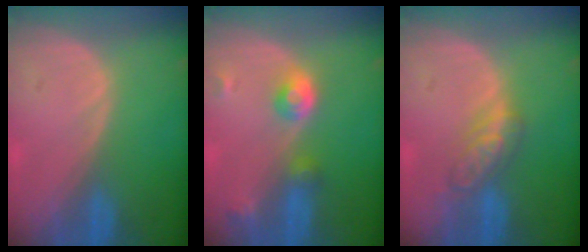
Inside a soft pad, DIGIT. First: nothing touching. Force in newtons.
{"total": 4.6, "press": 4.1, "slide": 2.0}
{"total": 4.7, "press": 4.7, "slide": 0.2}